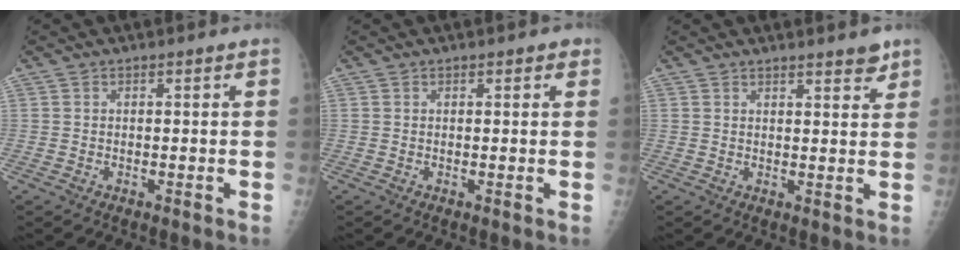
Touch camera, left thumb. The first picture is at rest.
{"total": 1.3, "force": [0.7, 0.7, 0.8], "torque": [0.001, 0.000, 0.005]}
{"total": 3.6, "force": [2.9, 0.8, 1.9], "torque": [-0.013, -0.018, 0.037]}